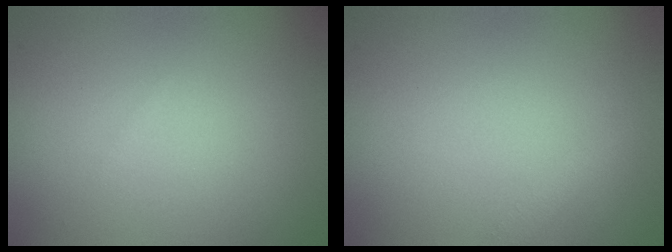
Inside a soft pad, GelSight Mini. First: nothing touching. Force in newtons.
{"total": 1.2, "press": 1.2, "slide": 0.1}